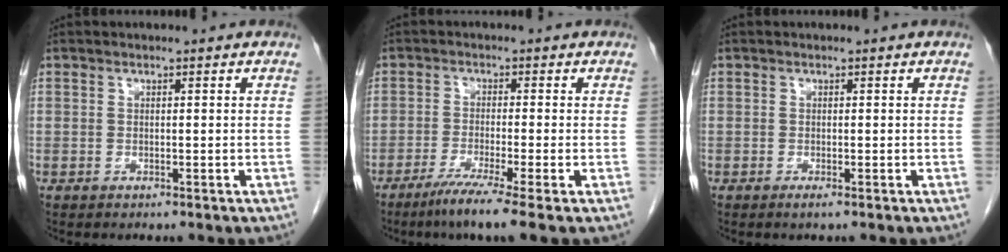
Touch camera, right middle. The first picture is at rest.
{"total": 6.9, "force": [-4.5, -1.1, 5.1], "torque": [-0.088, -0.022, -0.080]}
{"total": 0.6, "force": [-0.3, -0.1, 0.5], "torque": [-0.009, -0.002, -0.005]}